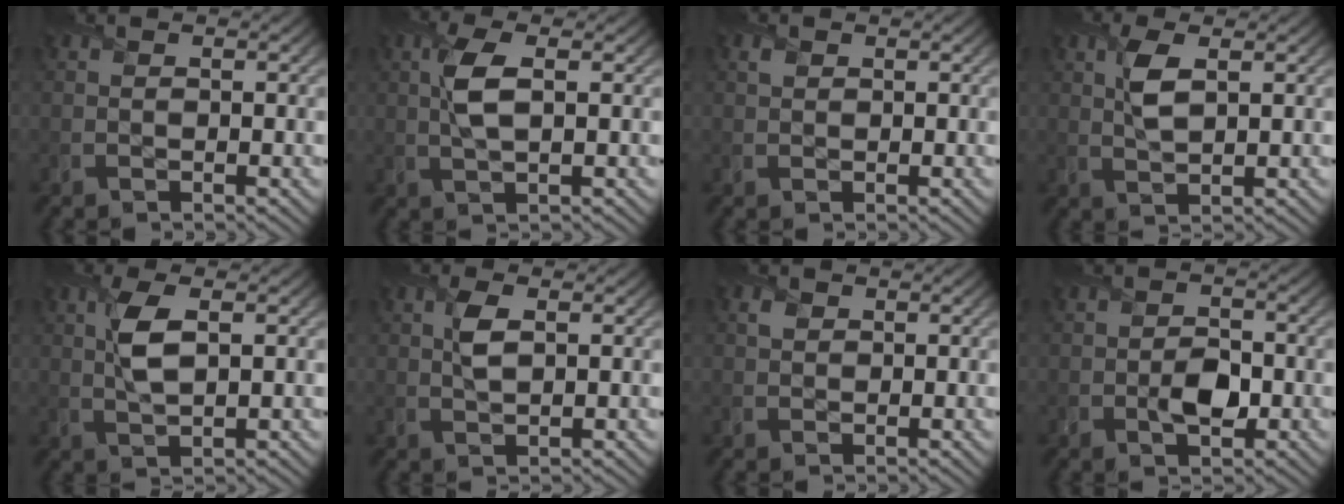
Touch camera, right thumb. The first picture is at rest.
{"total": 4.4, "force": [0.9, 1.5, 4.1], "torque": [-0.098, 0.004, 0.018]}
{"total": 0.9, "force": [0.6, 0.7, 0.2], "torque": [-0.003, -0.001, 0.012]}
{"total": 3.7, "force": [1.3, 1.5, 3.1], "torque": [-0.072, 0.001, 0.028]}
{"total": 4.6, "force": [1.2, 1.7, 4.1], "torque": [-0.097, 0.002, 0.024]}
{"total": 2.9, "force": [0.8, 1.2, 2.4], "torque": [-0.056, 0.002, 0.017]}
{"total": 1.3, "force": [0.7, 1.0, 0.4], "torque": [-0.007, 0.000, 0.012]}
{"total": 3.5, "force": [-1.0, 2.3, 2.5], "torque": [-0.039, -0.006, -0.016]}